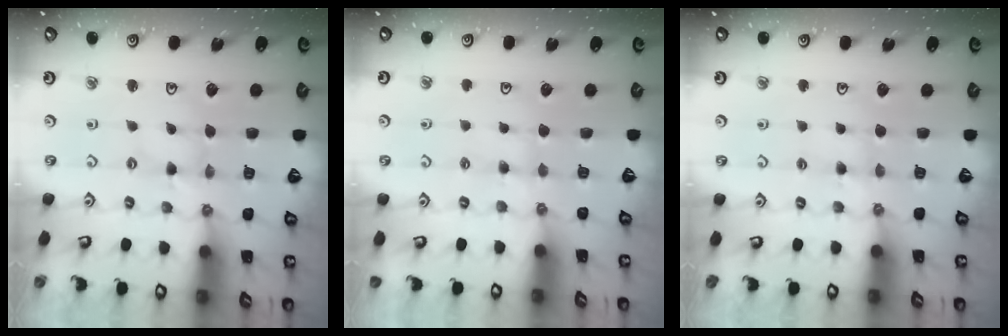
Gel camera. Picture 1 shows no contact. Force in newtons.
{"total": 2.5, "press": 2.5, "slide": 0.4}
{"total": 3.6, "press": 3.6, "slide": 0.5}